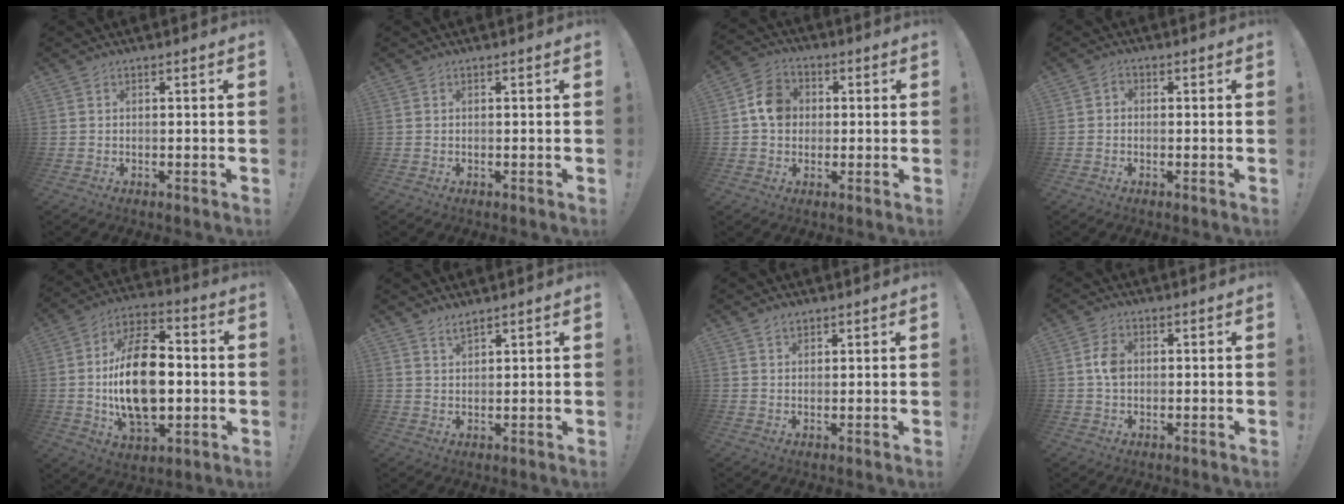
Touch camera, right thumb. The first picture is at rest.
{"total": 0.0}
{"total": 8.8, "force": [1.0, 7.6, 4.4], "torque": [-0.051, 0.014, 0.022]}
{"total": 1.6, "force": [-0.7, 1.2, 0.9], "torque": [-0.015, 0.007, -0.014]}
{"total": 21.9, "force": [-1.2, 12.9, 17.6], "torque": [-0.316, 0.002, -0.021]}
{"total": 2.5, "force": [2.3, 0.6, 0.9], "torque": [-0.006, -0.018, 0.039]}
{"total": 2.2, "force": [1.6, 1.2, 0.7], "torque": [-0.002, -0.009, 0.028]}
{"total": 4.9, "force": [0.4, 3.4, 3.5], "torque": [-0.048, 0.004, 0.007]}